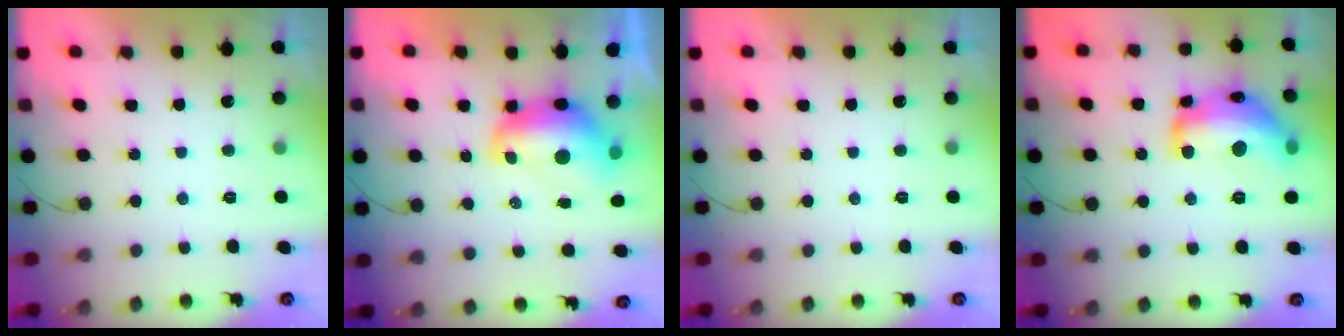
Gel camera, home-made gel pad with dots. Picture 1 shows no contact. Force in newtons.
{"total": 11.2, "press": 11.2, "slide": 1.0}
{"total": 0.0}
{"total": 18.0, "press": 18.0, "slide": 1.2}